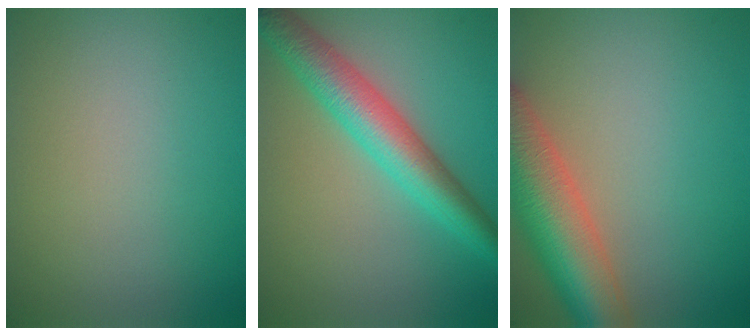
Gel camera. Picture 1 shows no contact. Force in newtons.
{"total": 6.0, "press": 6.0, "slide": 0.1}
{"total": 8.6, "press": 8.5, "slide": 0.6}